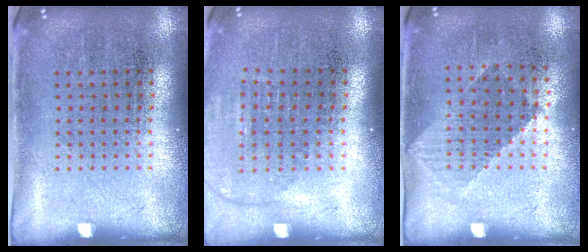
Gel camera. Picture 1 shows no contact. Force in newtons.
{"total": 1.3, "press": 1.2, "slide": 0.5}
{"total": 1.0, "press": 0.8, "slide": 0.5}